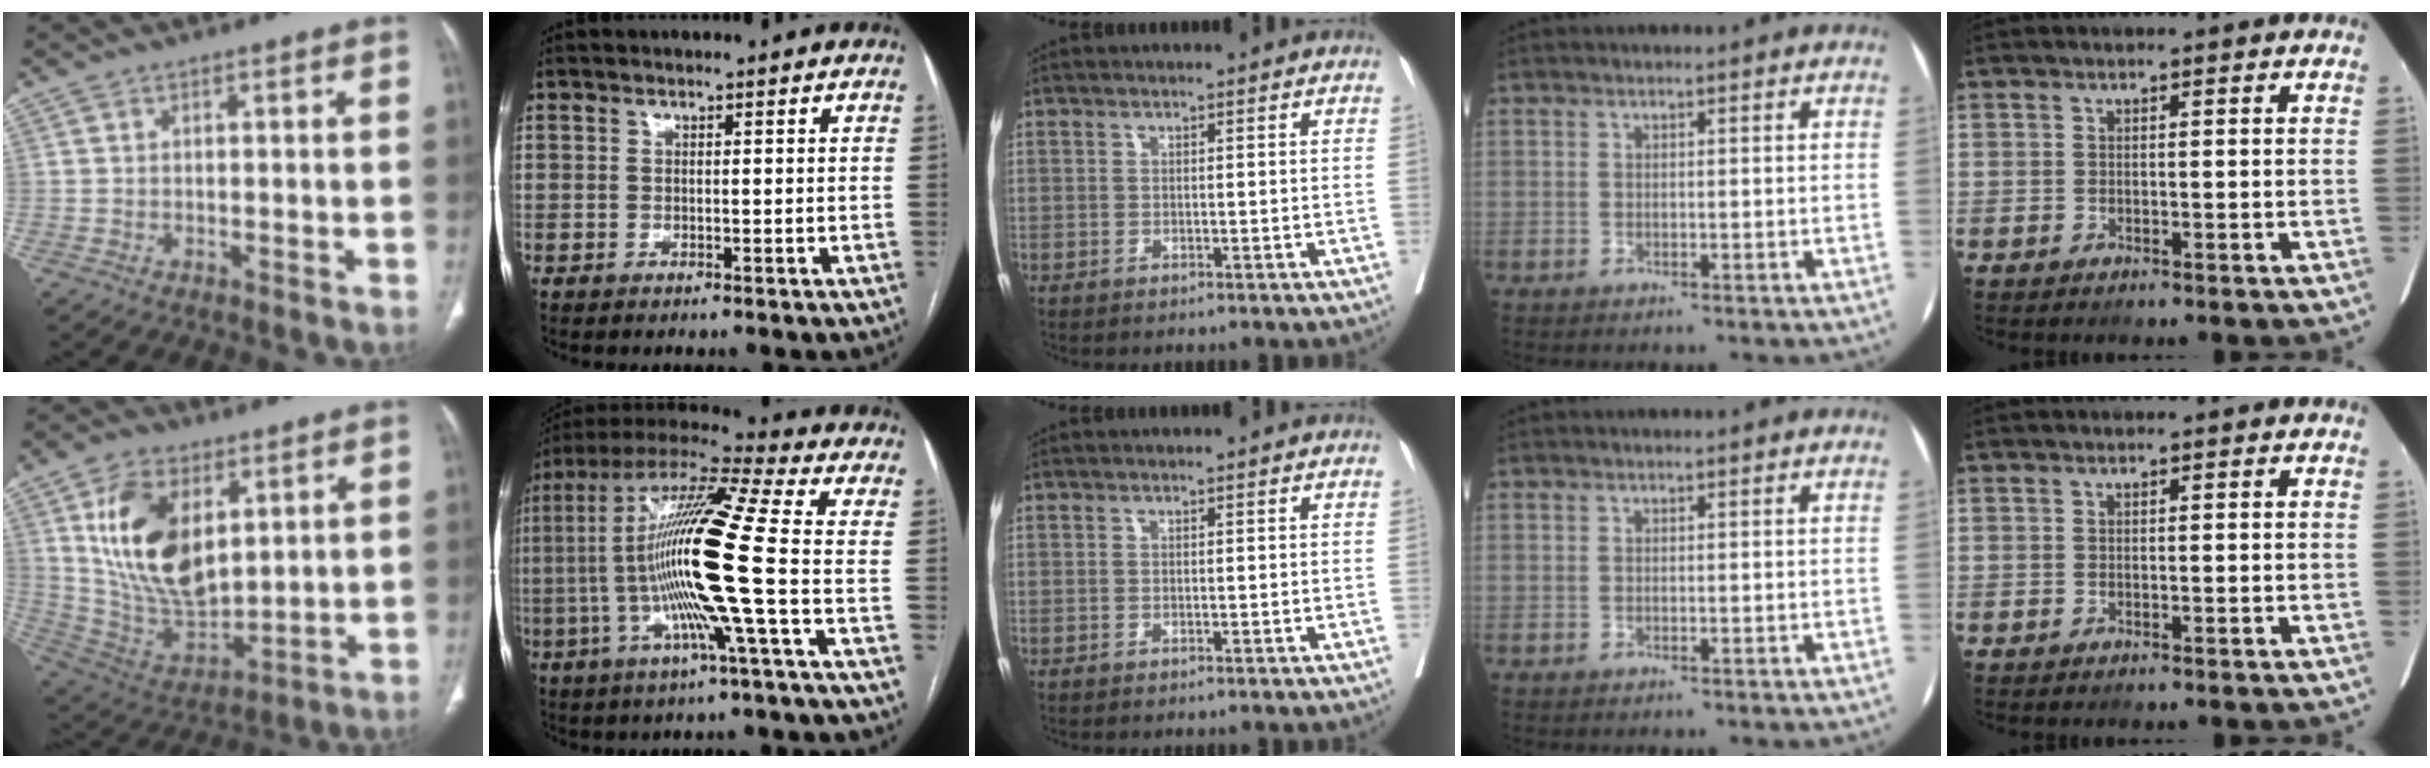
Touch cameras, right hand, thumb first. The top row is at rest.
{"thumb": {"total": 19.3, "force": [6.0, 11.4, 14.3], "torque": [-0.232, -0.030, 0.128]}, "index": {"total": 18.3, "force": [-2.6, -0.9, 18.1], "torque": [-0.349, 0.000, -0.067]}}